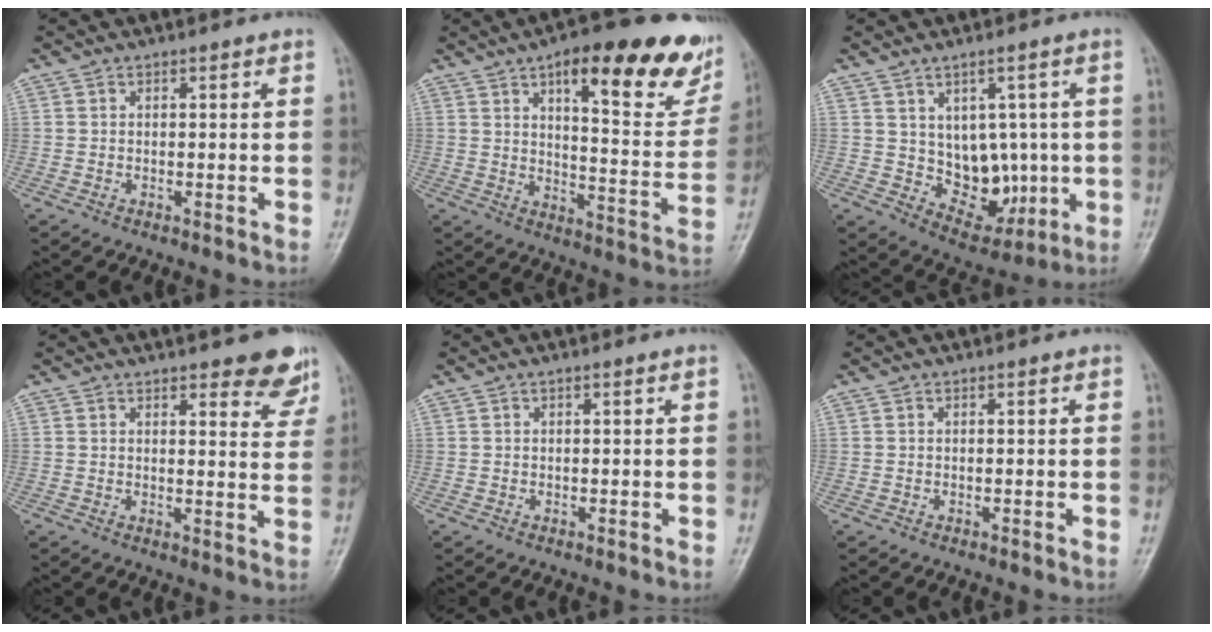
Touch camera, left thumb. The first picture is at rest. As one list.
[{"total": 23.4, "force": [13.4, 7.5, 17.6], "torque": [-0.190, -0.045, 0.183]}, {"total": 10.5, "force": [0.1, 7.6, 7.3], "torque": [-0.056, -0.011, 0.026]}, {"total": 8.1, "force": [6.1, 2.6, 4.6], "torque": [-0.026, -0.035, 0.066]}, {"total": 0.0}, {"total": 0.0}]